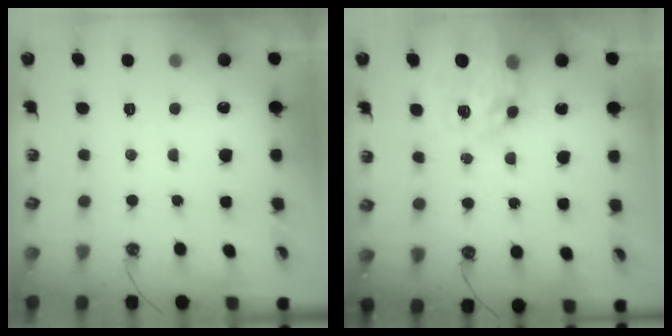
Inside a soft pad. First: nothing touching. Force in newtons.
{"total": 11.9, "press": 11.8, "slide": 1.0}